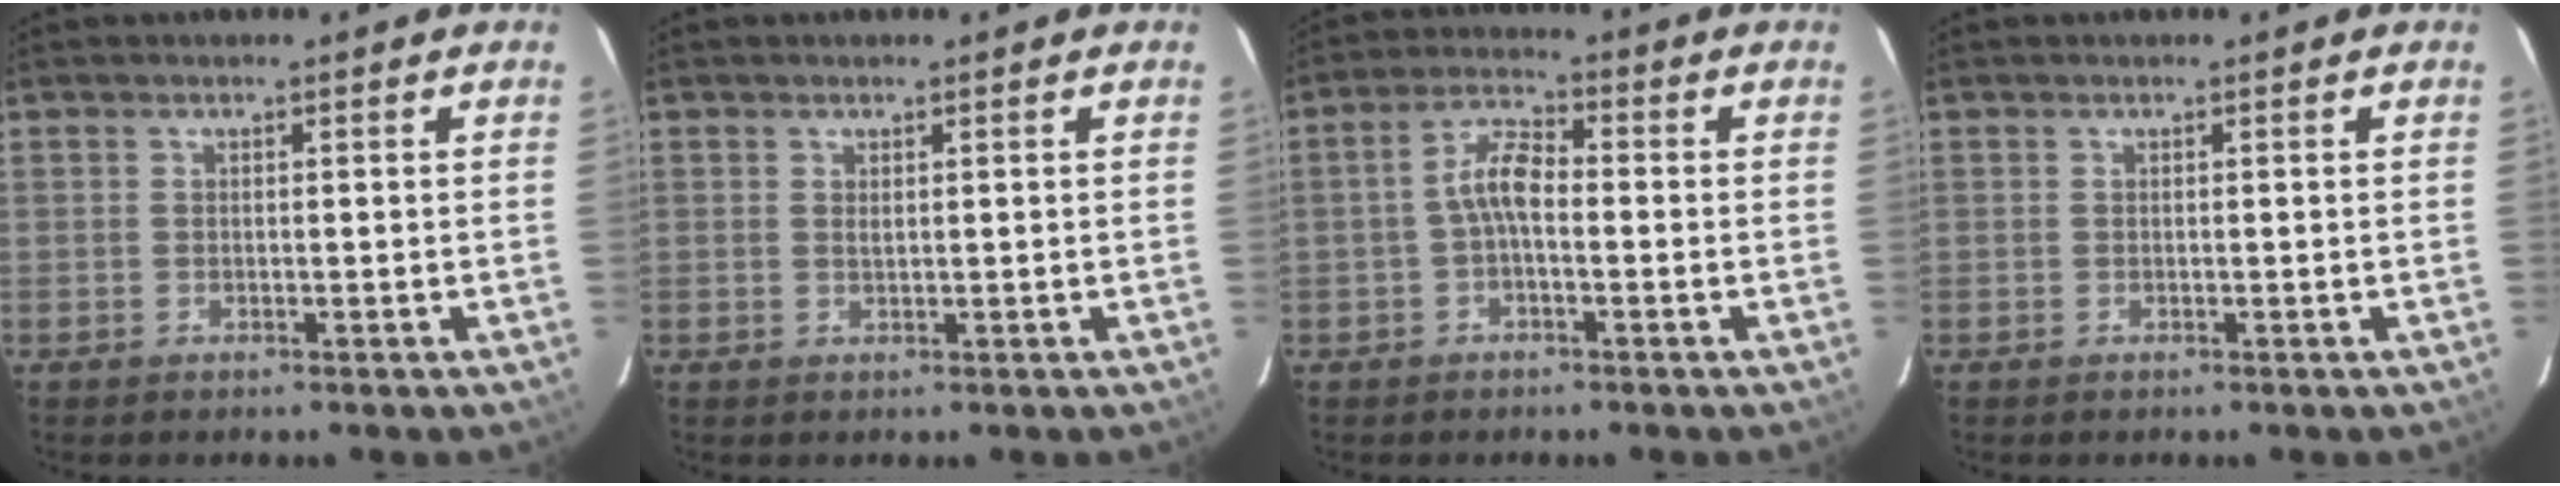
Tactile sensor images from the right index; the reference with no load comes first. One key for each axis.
{"total": 0.7, "fx": 0.4, "fy": 0.2, "fz": 0.5, "tx": -0.010, "ty": 0.002, "tz": 0.008}
{"total": 5.1, "fx": -1.1, "fy": 2.1, "fz": 4.5, "tx": -0.094, "ty": 0.019, "tz": -0.023}
{"total": 0.0}